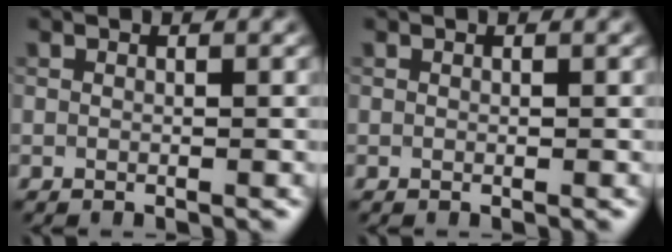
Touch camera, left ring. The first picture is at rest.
{"total": 0.0}